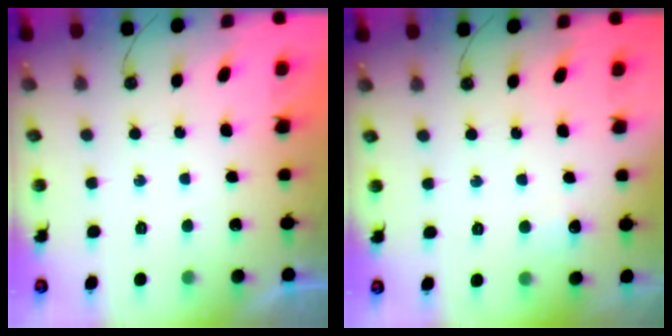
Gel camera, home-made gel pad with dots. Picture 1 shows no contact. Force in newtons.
{"total": 4.4, "press": 4.4, "slide": 0.6}